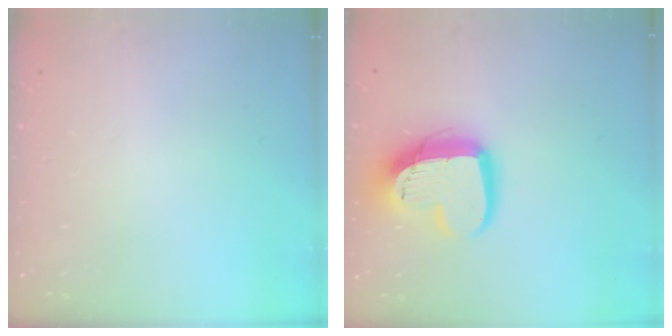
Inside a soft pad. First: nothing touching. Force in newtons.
{"total": 15.3, "press": 15.2, "slide": 1.2}